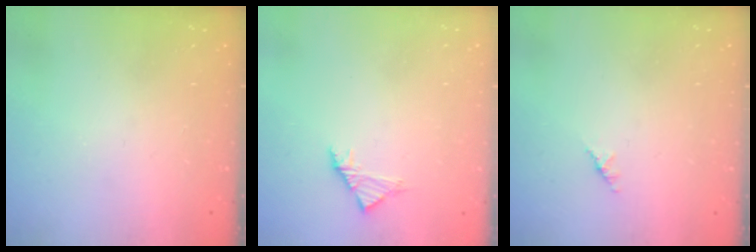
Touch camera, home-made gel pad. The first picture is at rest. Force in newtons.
{"total": 2.8, "press": 2.6, "slide": 0.8}
{"total": 1.4, "press": 1.3, "slide": 0.4}